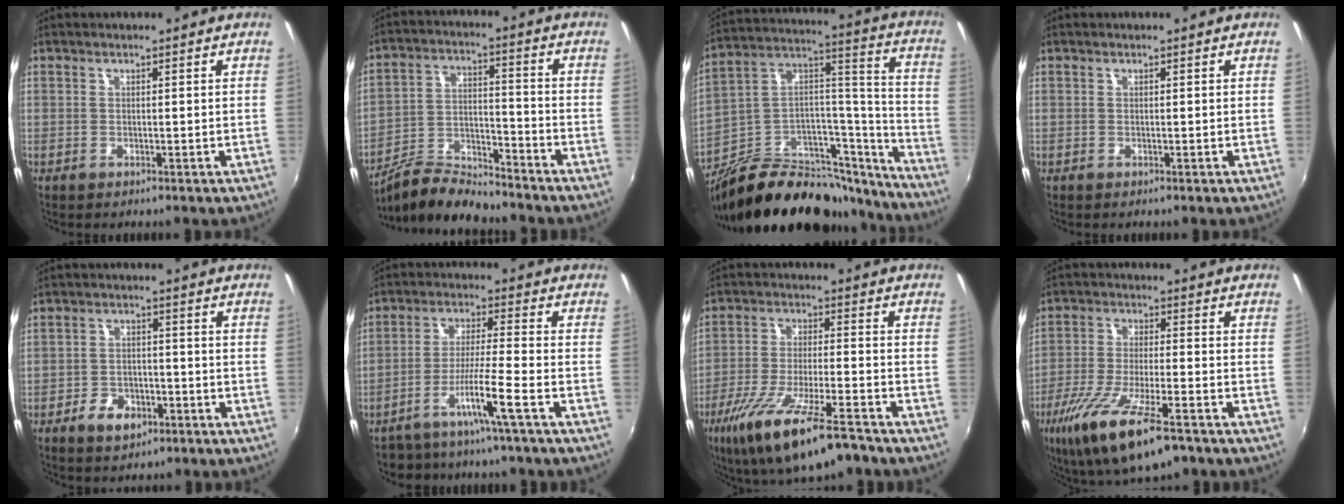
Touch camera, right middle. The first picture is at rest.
{"total": 9.7, "force": [-9.0, 2.6, 2.8], "torque": [-0.064, 0.012, -0.166]}
{"total": 29.8, "force": [-23.5, 12.3, 13.6], "torque": [-0.206, 0.061, -0.344]}
{"total": 0.0}
{"total": 6.1, "force": [-3.6, 3.8, 3.2], "torque": [-0.083, 0.002, -0.056]}
{"total": 6.3, "force": [-4.1, -0.2, 4.8], "torque": [-0.098, 0.002, -0.073]}
{"total": 17.2, "force": [-11.8, 3.7, 12.1], "torque": [-0.236, -0.045, -0.203]}
{"total": 17.2, "force": [-10.4, 4.3, 13.0], "torque": [-0.259, -0.055, -0.188]}